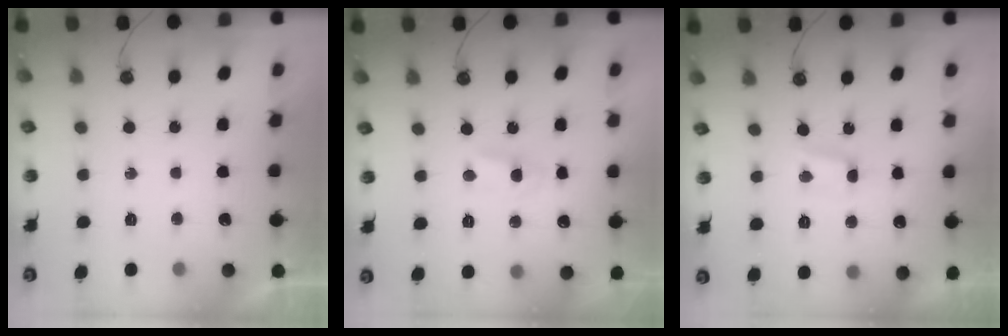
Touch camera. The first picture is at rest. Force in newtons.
{"total": 2.7, "press": 2.7, "slide": 0.3}
{"total": 1.6, "press": 1.5, "slide": 0.2}